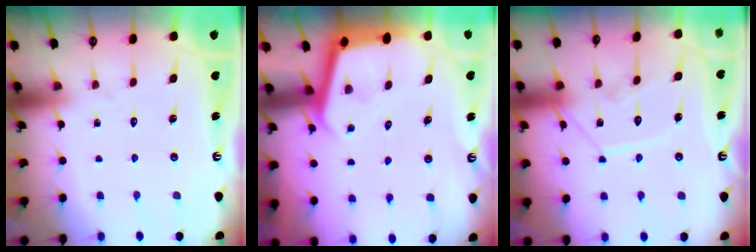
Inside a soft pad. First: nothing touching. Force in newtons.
{"total": 3.4, "press": 3.3, "slide": 0.3}
{"total": 11.4, "press": 11.4, "slide": 0.7}